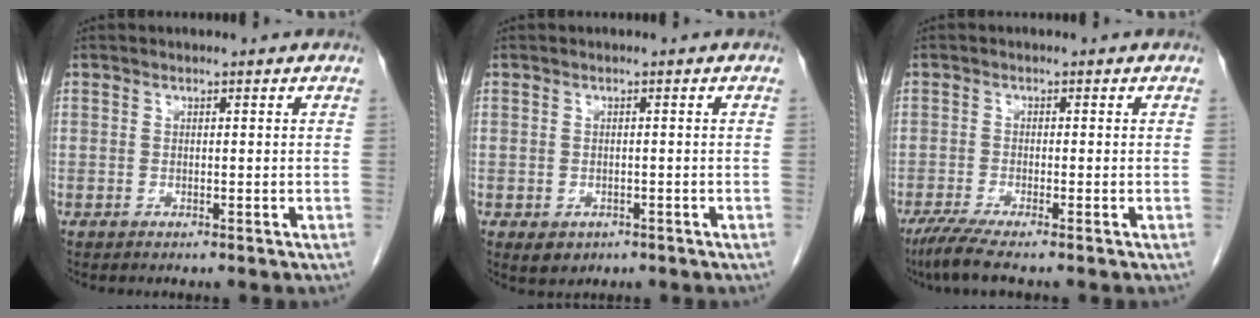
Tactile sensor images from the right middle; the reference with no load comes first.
{"total": 2.3, "force": [-1.1, 1.8, 1.0], "torque": [-0.011, 0.001, -0.004]}
{"total": 4.4, "force": [-3.3, -0.2, 3.0], "torque": [-0.057, -0.013, -0.065]}